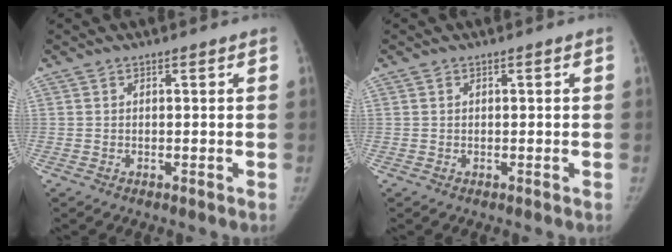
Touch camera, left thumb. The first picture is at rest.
{"total": 0.0}